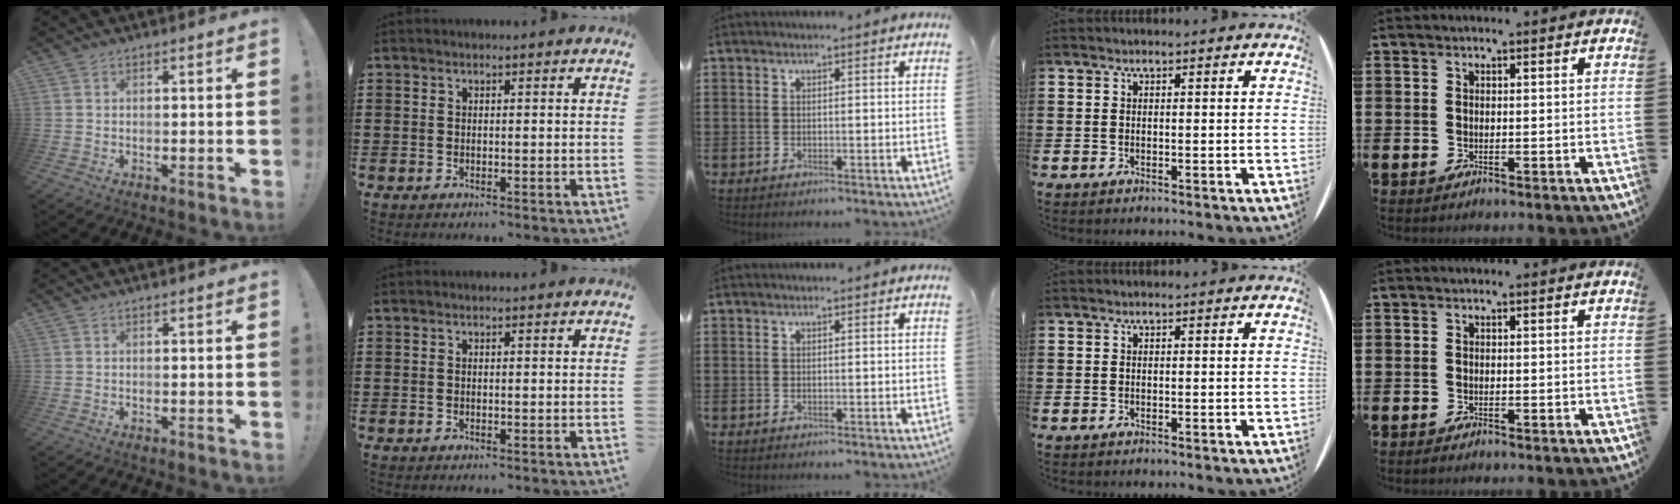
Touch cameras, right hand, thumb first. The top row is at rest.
{}